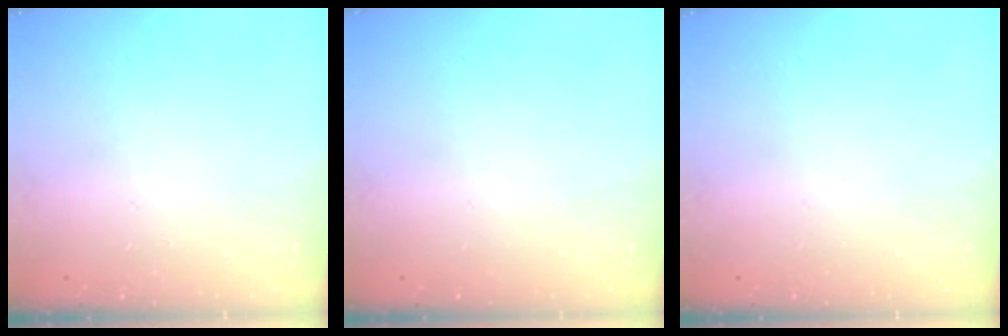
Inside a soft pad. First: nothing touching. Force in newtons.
{"total": 0.0}
{"total": 0.0}